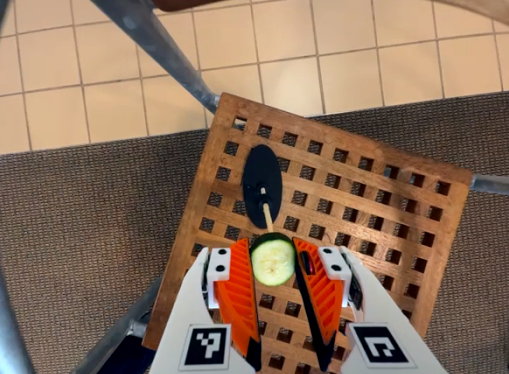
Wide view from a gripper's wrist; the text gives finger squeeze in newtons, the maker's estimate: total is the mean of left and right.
{"total": 5.7, "left": 5.3, "right": 6.0}